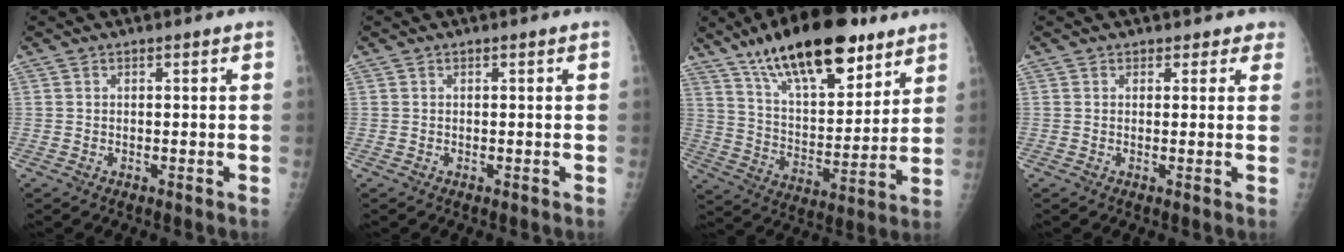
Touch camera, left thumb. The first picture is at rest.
{"total": 0.0}
{"total": 22.7, "force": [15.1, 8.8, 14.5], "torque": [-0.198, -0.058, 0.254]}
{"total": 2.5, "force": [1.9, 1.6, -0.1], "torque": [0.031, -0.009, 0.007]}